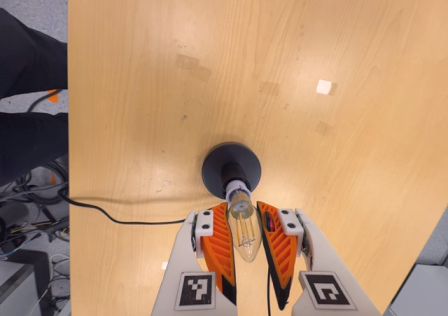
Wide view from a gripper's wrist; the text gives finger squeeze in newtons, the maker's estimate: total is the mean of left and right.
{"total": 20.5, "left": 22.3, "right": 18.7}